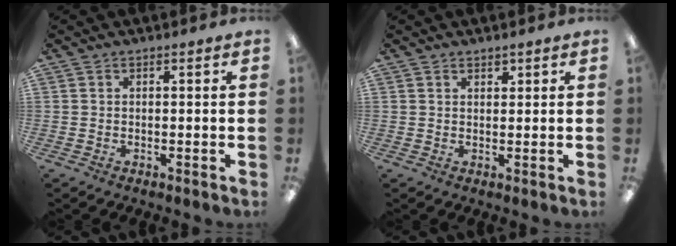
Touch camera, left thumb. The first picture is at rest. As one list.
[{"total": 1.4, "force": [1.2, 0.7, 0.4], "torque": [0.000, -0.002, 0.020]}]